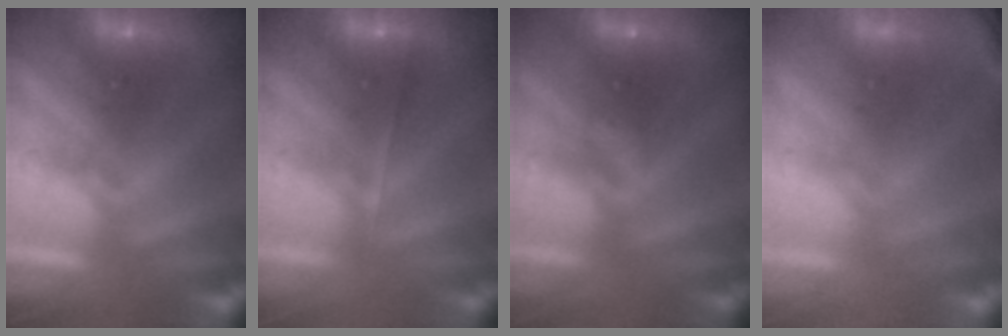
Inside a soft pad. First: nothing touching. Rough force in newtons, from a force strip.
{"total": 1.8}
{"total": 2.2}
{"total": 2.9}